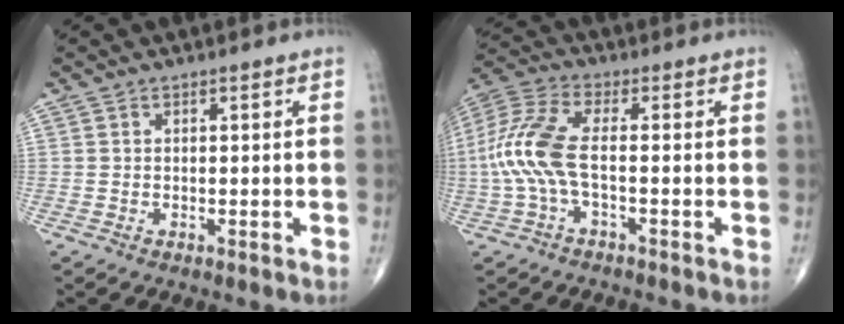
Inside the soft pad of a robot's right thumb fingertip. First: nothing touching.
{"total": 10.5, "force": [-1.4, 3.6, 9.7], "torque": [-0.245, 0.028, -0.034]}